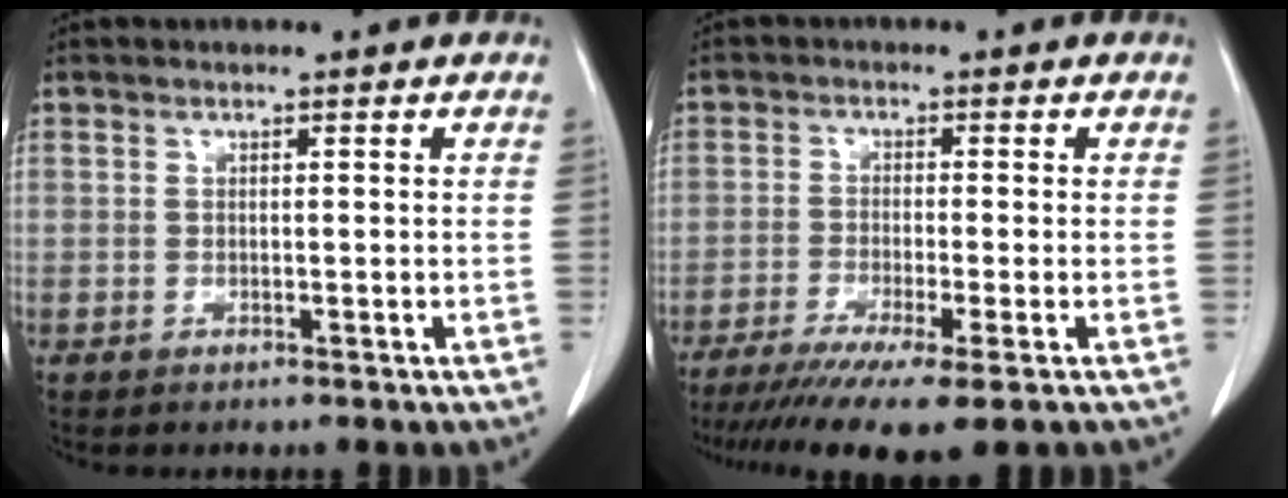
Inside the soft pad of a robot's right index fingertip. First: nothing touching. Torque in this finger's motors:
{"motor_torque": [1.47, -0.67, 0.65, 0.20]}